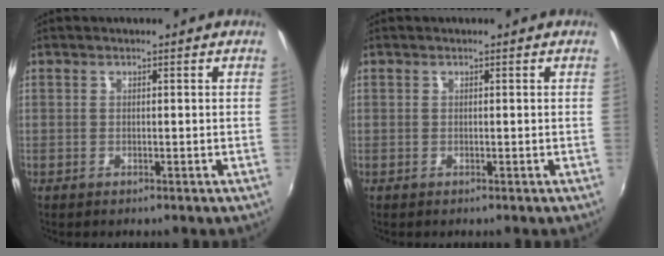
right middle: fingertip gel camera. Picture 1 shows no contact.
{"total": 0.0}